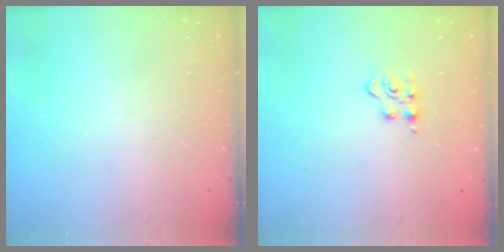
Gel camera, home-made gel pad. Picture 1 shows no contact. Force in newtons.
{"total": 3.8, "press": 3.8, "slide": 0.5}